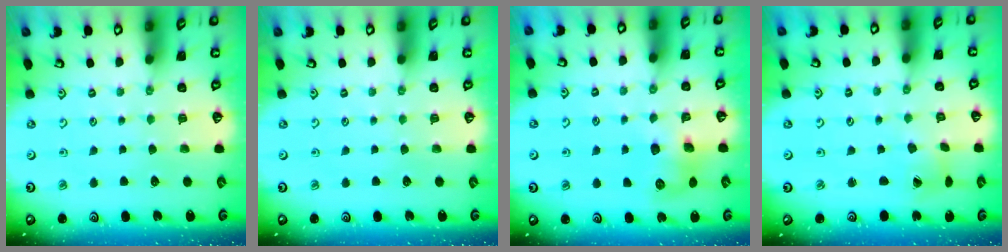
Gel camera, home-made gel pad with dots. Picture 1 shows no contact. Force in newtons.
{"total": 0.0}
{"total": 8.3, "press": 8.3, "slide": 0.4}
{"total": 2.4, "press": 2.4, "slide": 0.3}